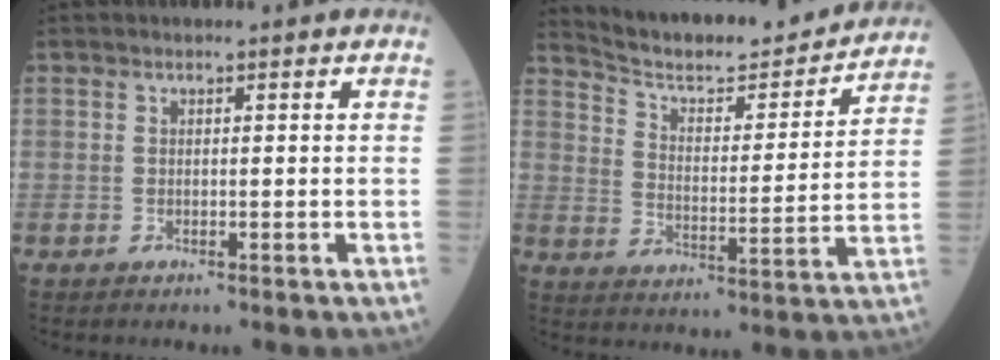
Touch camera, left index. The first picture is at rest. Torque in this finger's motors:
{"motor_torque": [-0.01, -1.45, 0.02, 0.00]}